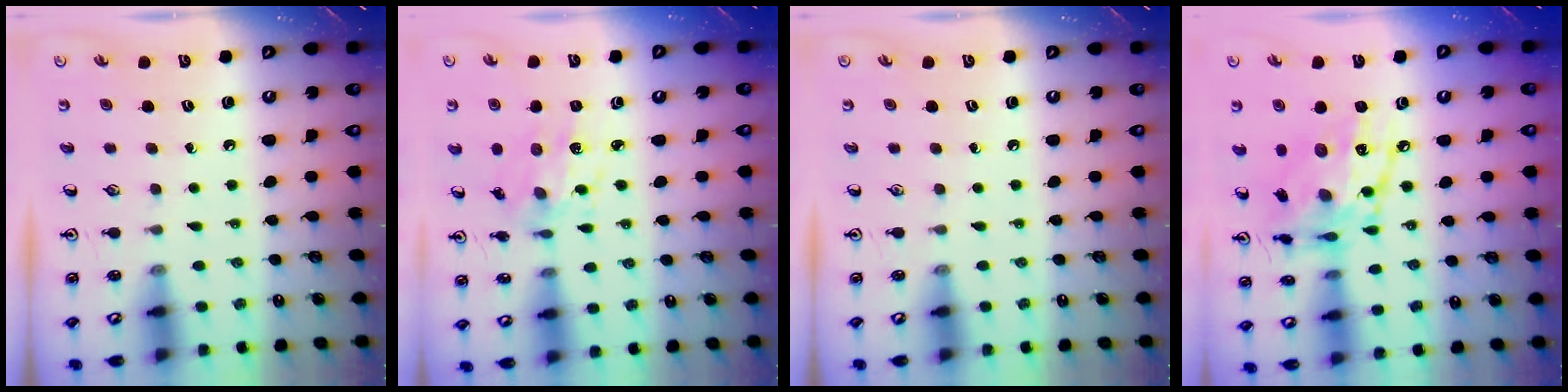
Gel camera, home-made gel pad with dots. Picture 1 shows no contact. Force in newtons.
{"total": 7.3, "press": 7.3, "slide": 0.4}
{"total": 0.0}
{"total": 16.9, "press": 16.9, "slide": 1.8}